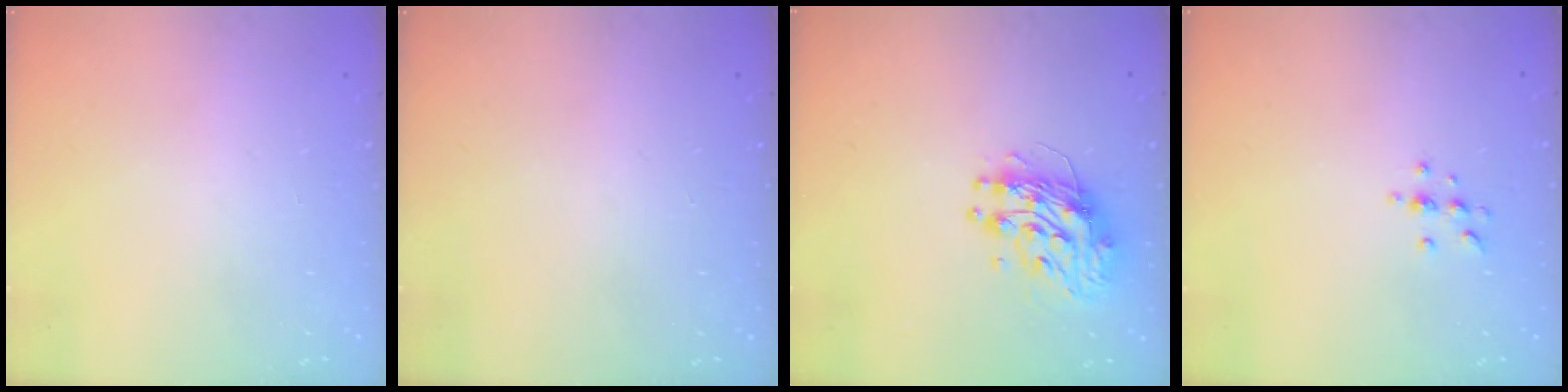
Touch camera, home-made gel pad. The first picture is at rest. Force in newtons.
{"total": 0.0}
{"total": 10.2, "press": 10.2, "slide": 0.8}
{"total": 4.8, "press": 4.7, "slide": 0.6}